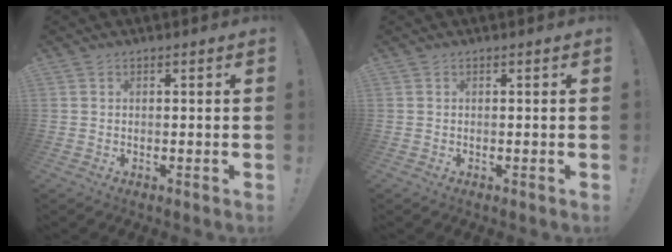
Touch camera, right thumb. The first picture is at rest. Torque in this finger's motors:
{"motor_torque": [0.00, 0.00, 0.00, 0.00, 0.00]}